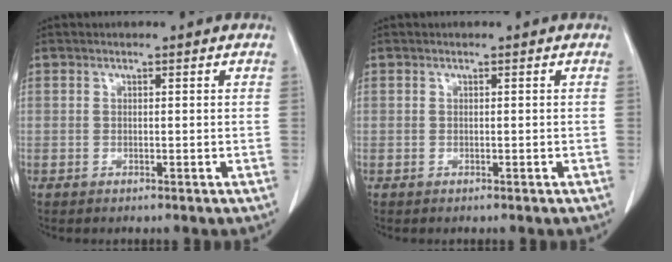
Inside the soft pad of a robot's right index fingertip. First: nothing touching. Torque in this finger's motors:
{"motor_torque": [-0.12, 0.12, 0.00, 0.00]}